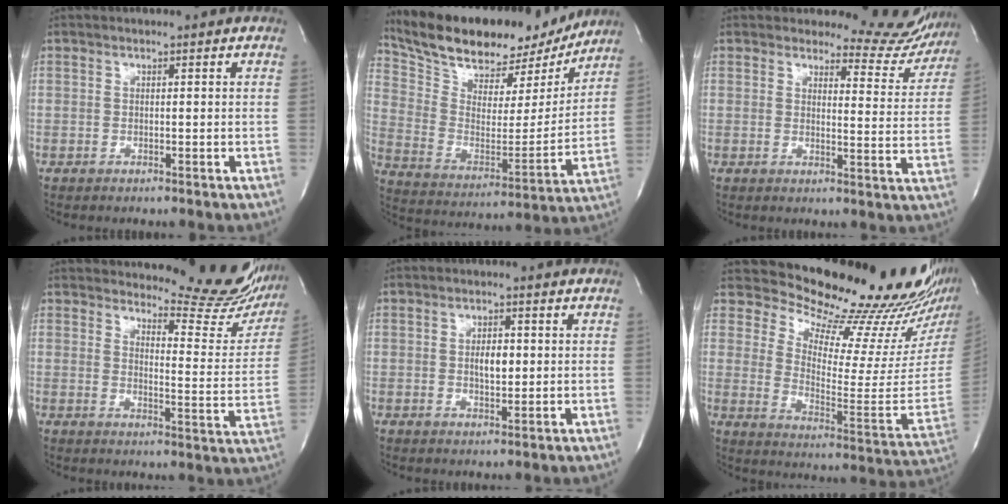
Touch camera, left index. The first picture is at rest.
{"total": 23.6, "force": [20.5, 7.6, 9.0], "torque": [-0.173, -0.003, 0.310]}
{"total": 9.5, "force": [9.1, 2.4, -0.8], "torque": [0.041, -0.055, 0.078]}
{"total": 16.2, "force": [15.3, 3.0, 4.2], "torque": [-0.034, -0.096, 0.163]}
{"total": 2.8, "force": [-0.1, 1.3, 2.5], "torque": [-0.040, -0.003, -0.002]}
{"total": 22.5, "force": [20.1, 3.8, 9.2], "torque": [-0.142, -0.099, 0.254]}